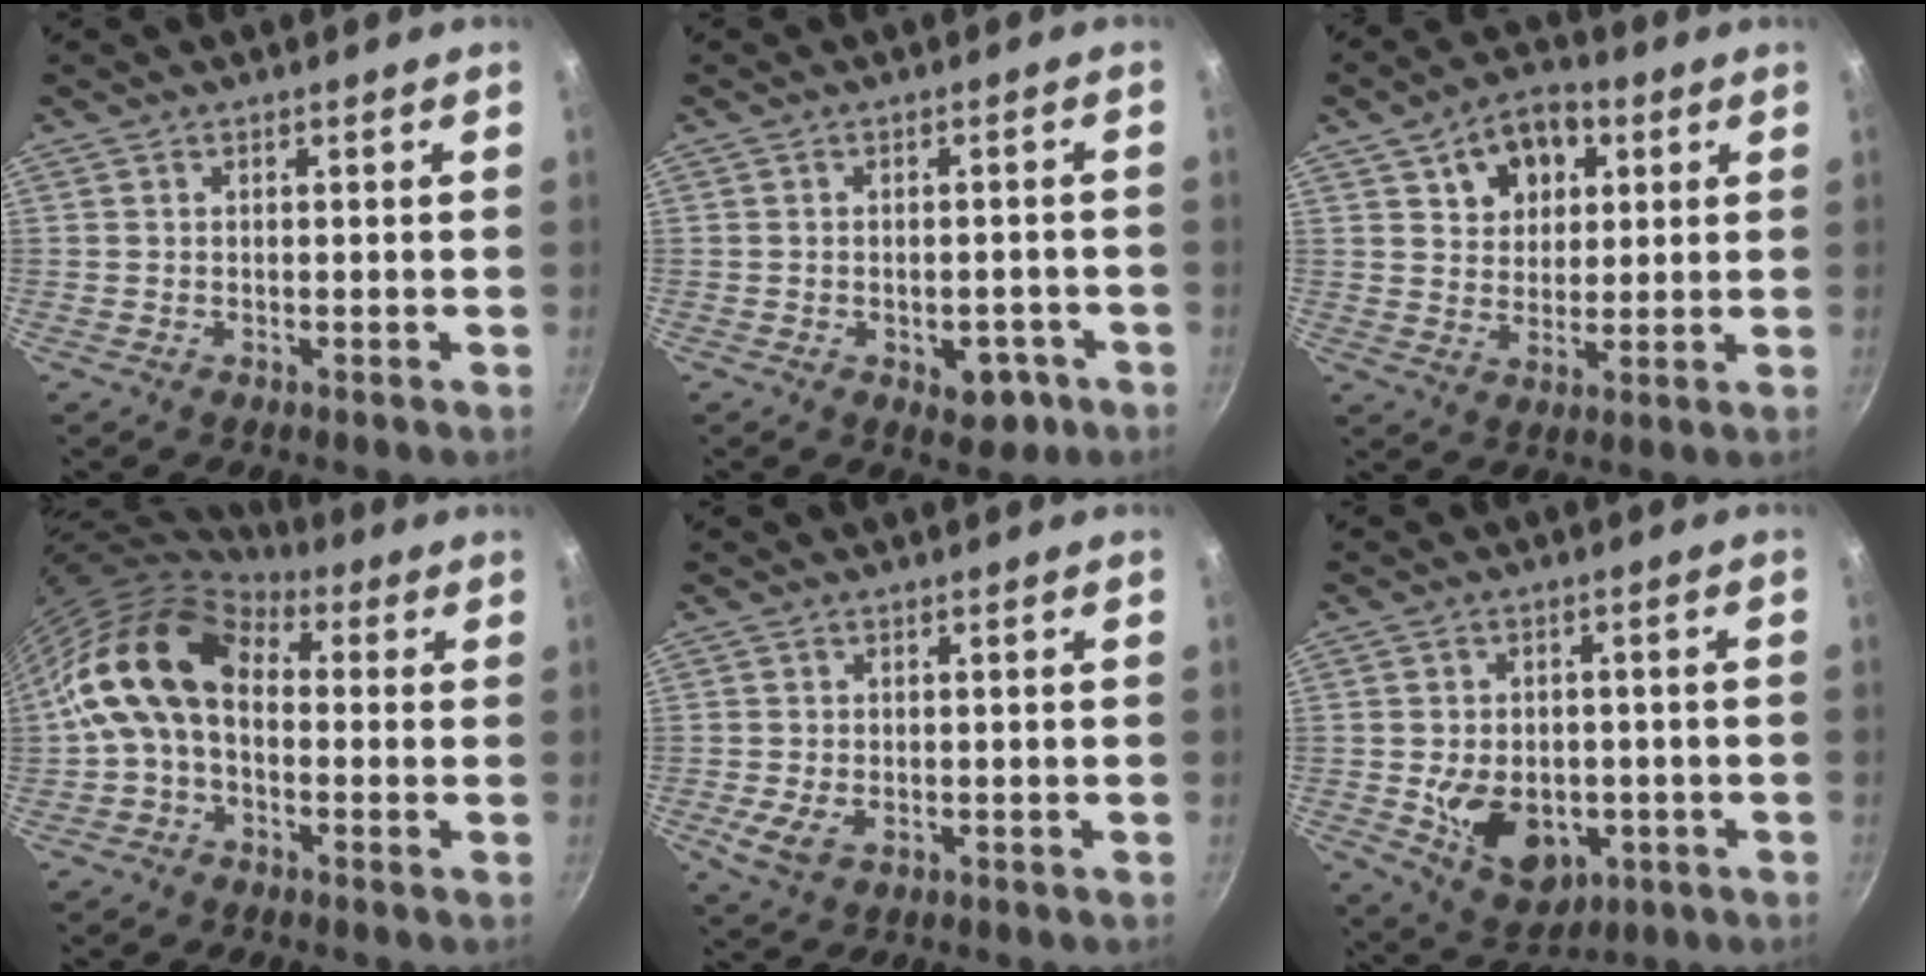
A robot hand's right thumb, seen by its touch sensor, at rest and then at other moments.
{"total": 5.8, "force": [-2.4, 3.5, 3.9], "torque": [-0.024, 0.015, -0.022]}
{"total": 10.6, "force": [4.2, 7.7, 6.0], "torque": [-0.062, -0.004, 0.063]}
{"total": 13.5, "force": [0.4, 9.3, 9.8], "torque": [-0.154, 0.032, -0.015]}
{"total": 4.2, "force": [-1.2, 2.5, 3.1], "torque": [-0.059, 0.002, -0.018]}
{"total": 12.2, "force": [-3.0, 8.6, 8.2], "torque": [-0.105, 0.001, -0.028]}